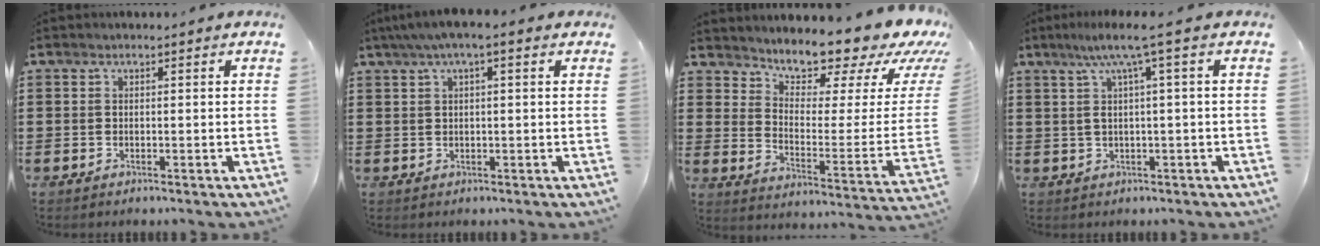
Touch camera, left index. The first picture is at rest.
{"total": 3.0, "force": [1.0, 0.3, 2.8], "torque": [-0.052, 0.002, 0.016]}
{"total": 8.9, "force": [8.3, 2.2, 2.3], "torque": [-0.046, -0.080, 0.136]}
{"total": 5.5, "force": [1.4, -0.3, 5.3], "torque": [-0.113, -0.003, 0.014]}